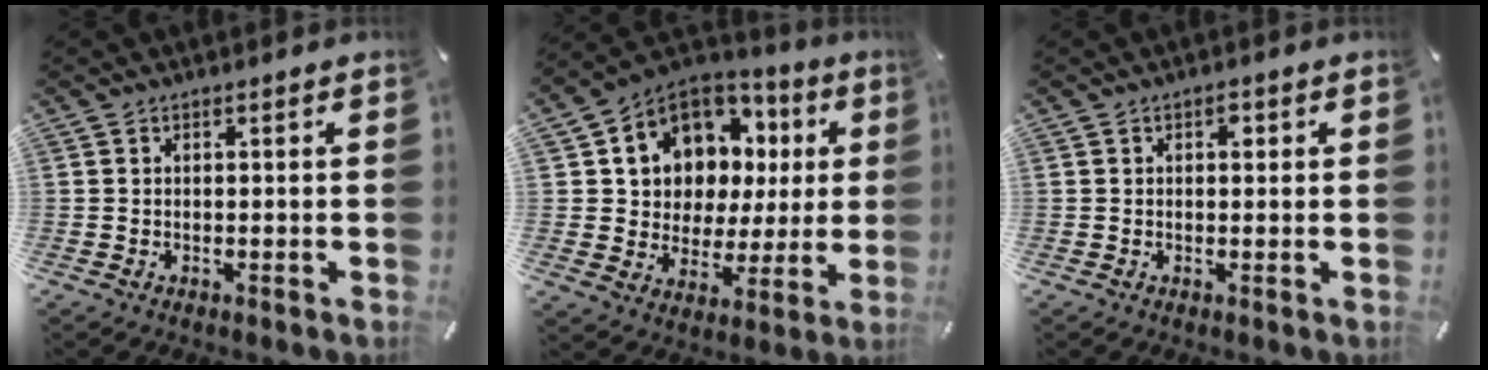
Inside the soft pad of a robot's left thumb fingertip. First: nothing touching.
{"total": 9.6, "force": [4.2, 8.5, 1.8], "torque": [-0.053, -0.050, 0.085]}
{"total": 1.7, "force": [0.5, 1.1, 1.2], "torque": [-0.018, 0.002, 0.006]}